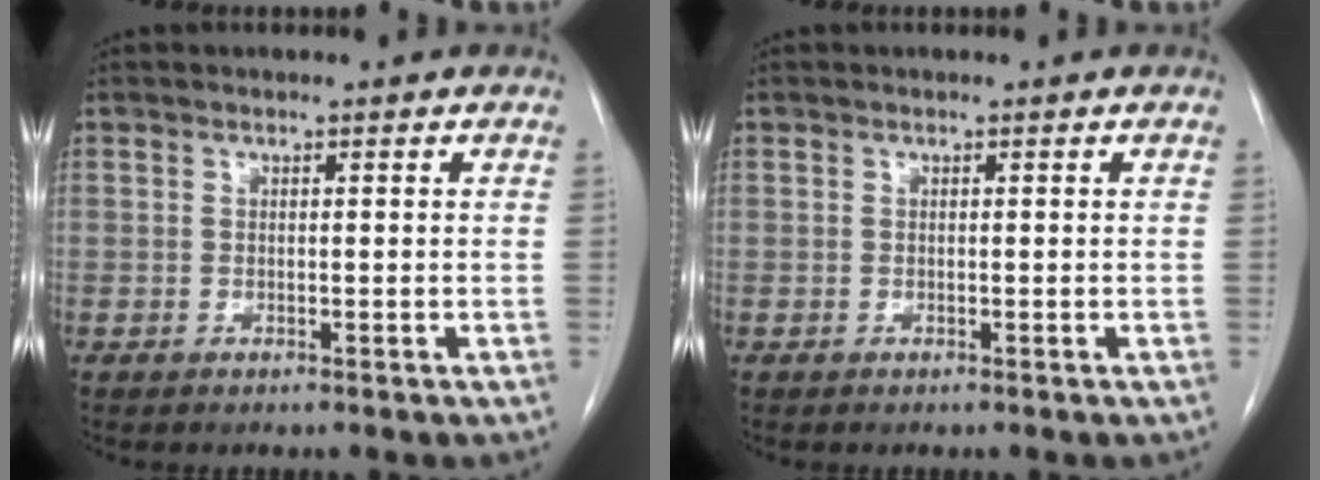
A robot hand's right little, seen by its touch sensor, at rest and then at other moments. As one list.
[{"total": 0.0}]